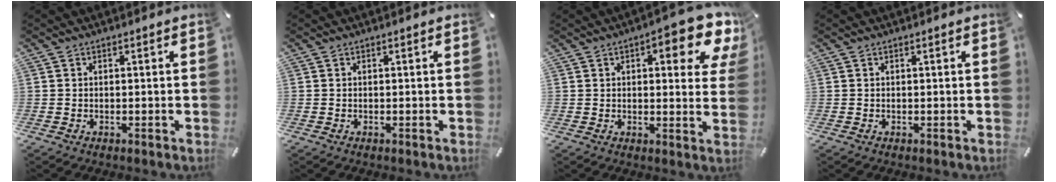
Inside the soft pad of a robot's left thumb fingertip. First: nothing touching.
{"total": 0.0}
{"total": 11.6, "force": [6.1, 4.2, 8.9], "torque": [-0.104, -0.042, 0.097]}
{"total": 0.0}